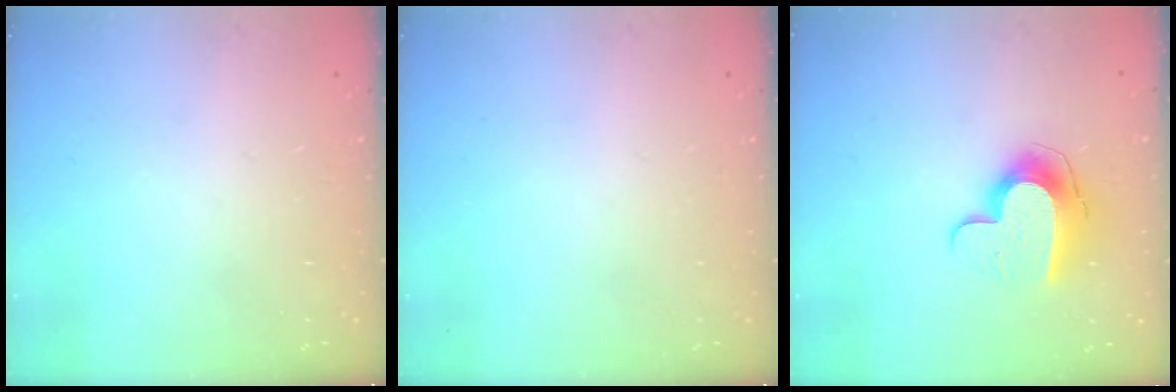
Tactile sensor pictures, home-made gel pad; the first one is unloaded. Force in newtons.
{"total": 0.0}
{"total": 12.0, "press": 11.9, "slide": 0.9}